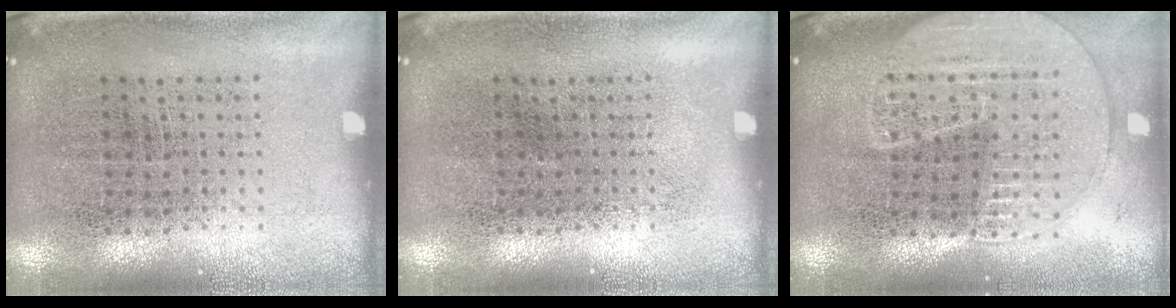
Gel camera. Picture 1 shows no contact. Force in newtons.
{"total": 0.0}
{"total": 1.8, "press": 1.7, "slide": 0.6}